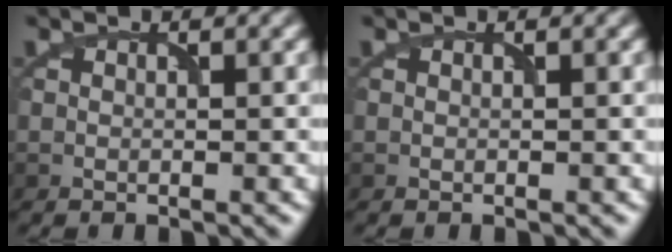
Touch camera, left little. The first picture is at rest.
{"total": 0.0}